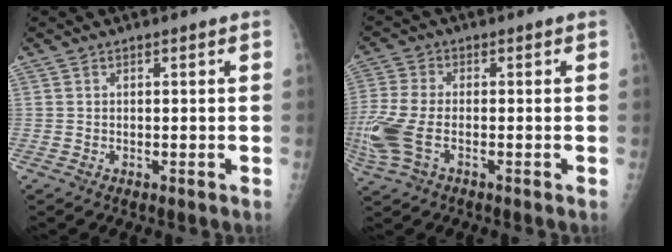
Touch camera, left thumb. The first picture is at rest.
{"total": 9.1, "force": [-2.4, 4.8, 7.3], "torque": [-0.196, 0.001, -0.050]}